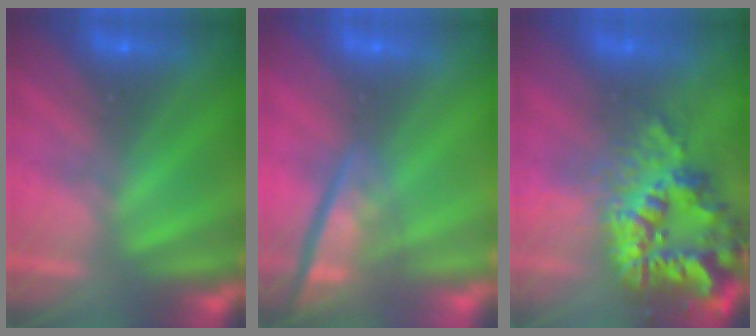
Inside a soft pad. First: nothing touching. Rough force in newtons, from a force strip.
{"total": 4.7}
{"total": 6.5}